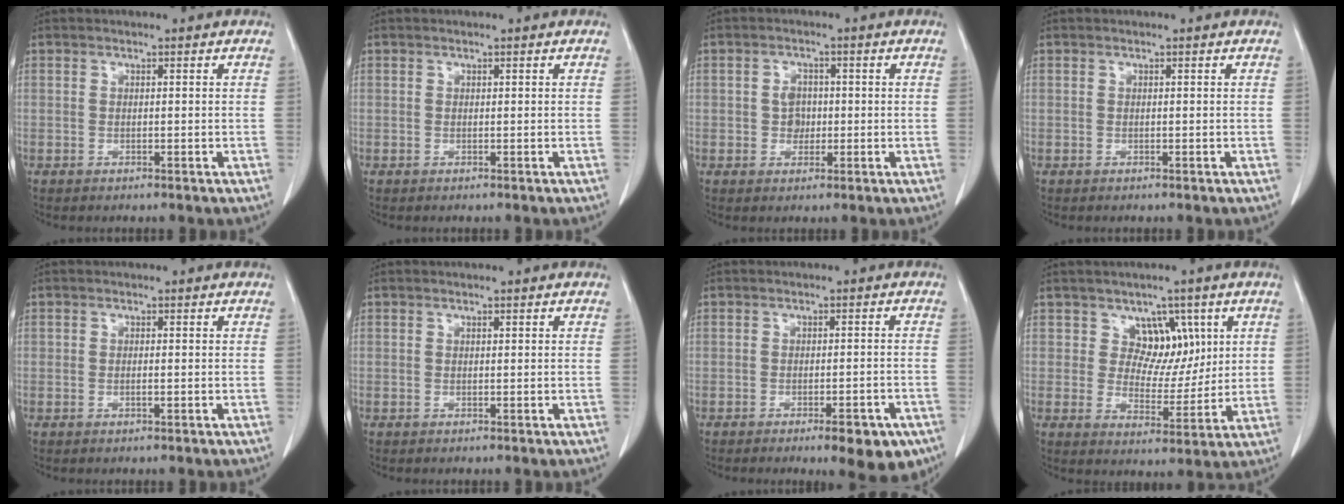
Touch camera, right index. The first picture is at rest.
{"total": 0.0}
{"total": 2.8, "force": [-0.1, 2.3, 1.6], "torque": [-0.022, 0.006, -0.001]}
{"total": 0.0}
{"total": 0.8, "force": [-0.2, 0.2, 0.7], "torque": [-0.012, 0.000, -0.002]}
{"total": 0.0}
{"total": 6.9, "force": [-4.3, 1.9, 5.1], "torque": [-0.047, -0.005, -0.053]}
{"total": 6.6, "force": [3.0, 4.8, 3.3], "torque": [-0.036, 0.007, 0.050]}